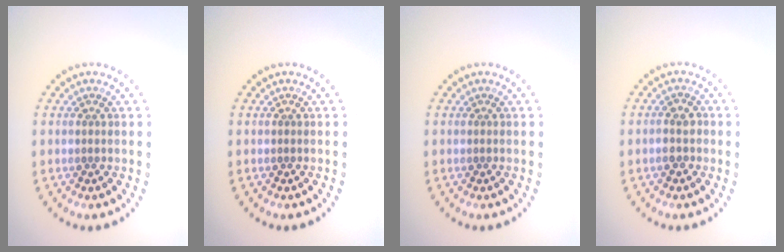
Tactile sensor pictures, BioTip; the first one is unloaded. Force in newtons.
{"total": 0.0}
{"total": 0.0}
{"total": 1.6, "press": 1.6, "slide": 0.4}